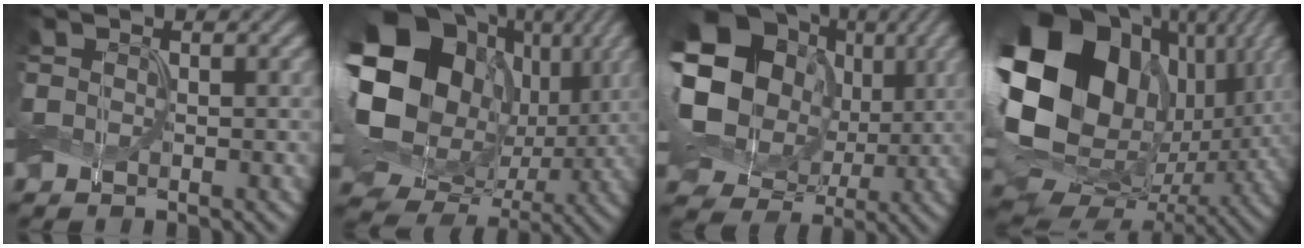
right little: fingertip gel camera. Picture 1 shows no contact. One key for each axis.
{"total": 23.3, "fx": 4.8, "fy": 19.6, "fz": 11.8, "tx": -0.268, "ty": 0.007, "tz": 0.078}
{"total": 18.0, "fx": 3.3, "fy": 15.3, "fz": 8.7, "tx": -0.208, "ty": 0.018, "tz": 0.051}
{"total": 22.5, "fx": 3.2, "fy": 16.9, "fz": 14.5, "tx": -0.305, "ty": -0.017, "tz": 0.061}